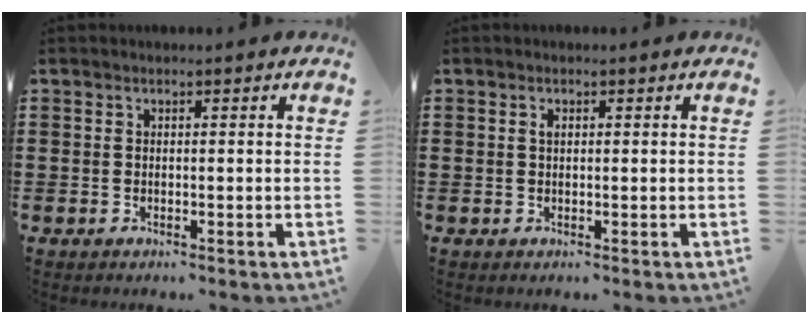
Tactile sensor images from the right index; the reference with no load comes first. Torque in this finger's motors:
{"motor_torque": [0.00, 0.00, 0.00, 0.03]}